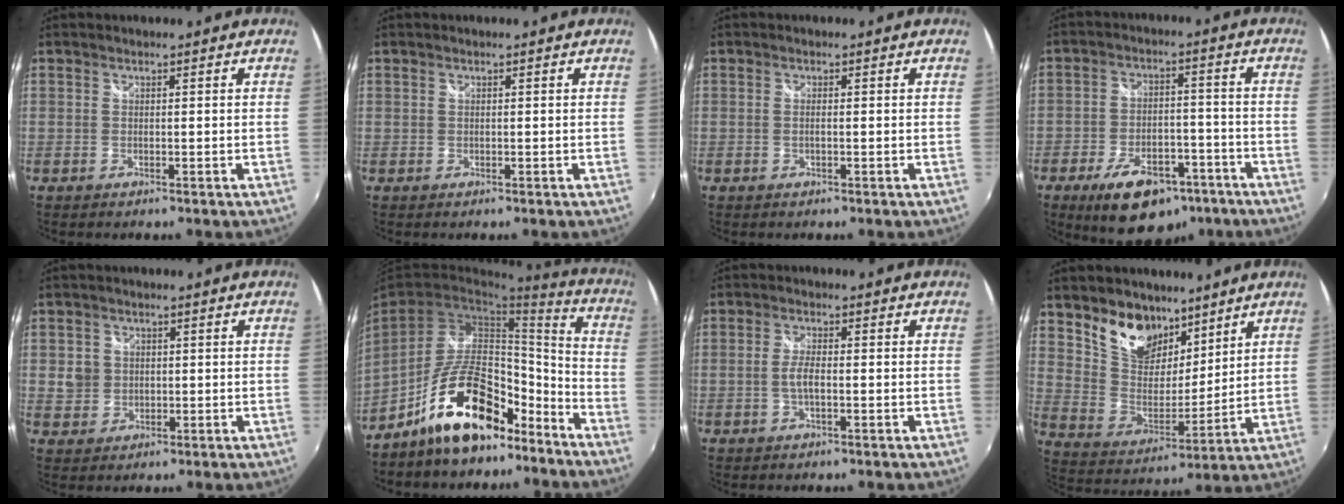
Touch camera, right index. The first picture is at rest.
{"total": 0.0}
{"total": 0.7, "force": [-0.1, 0.1, 0.6], "torque": [-0.014, 0.001, -0.005]}
{"total": 14.9, "force": [-9.5, 7.4, 8.7], "torque": [-0.163, 0.006, -0.135]}
{"total": 4.8, "force": [0.4, 4.7, 1.0], "torque": [-0.018, 0.011, 0.012]}
{"total": 17.8, "force": [-12.8, 7.5, 9.9], "torque": [-0.171, 0.046, -0.192]}
{"total": 2.8, "force": [-0.7, 0.7, 2.6], "torque": [-0.055, 0.001, -0.014]}
{"total": 13.3, "force": [9.1, 7.9, 5.6], "torque": [-0.121, 0.002, 0.174]}